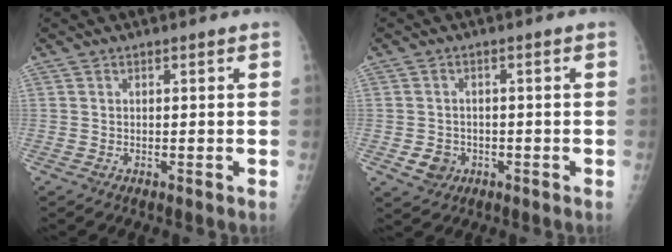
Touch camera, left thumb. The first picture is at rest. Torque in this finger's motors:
{"motor_torque": [-0.01, 0.01, 0.05, -0.05, 0.00]}